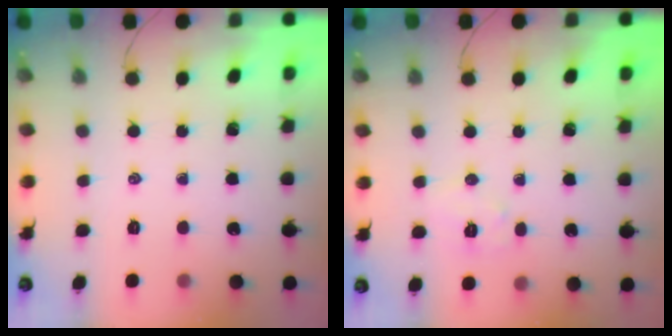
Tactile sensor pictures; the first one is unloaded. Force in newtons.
{"total": 5.9, "press": 5.8, "slide": 1.2}